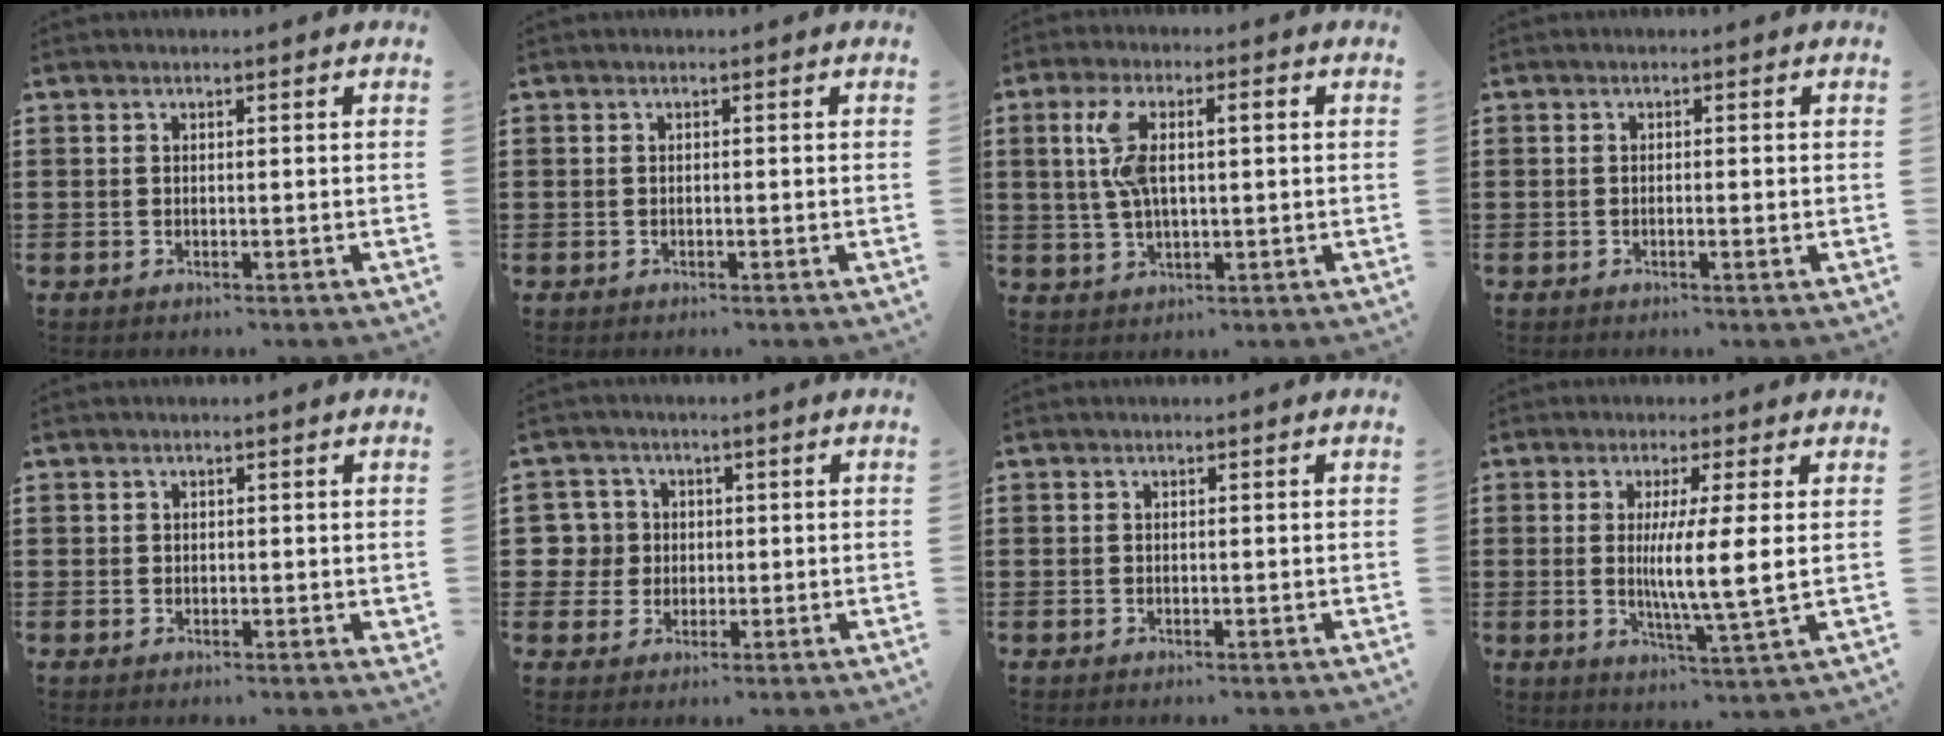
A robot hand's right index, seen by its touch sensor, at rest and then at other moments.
{"total": 0.0}
{"total": 7.3, "force": [1.5, 2.5, 6.7], "torque": [-0.153, 0.003, 0.017]}
{"total": 0.8, "force": [-0.2, -0.1, 0.8], "torque": [-0.014, -0.005, -0.003]}
{"total": 1.0, "force": [0.6, 0.8, 0.2], "torque": [-0.006, 0.004, 0.012]}
{"total": 5.1, "force": [0.6, 5.0, 0.8], "torque": [-0.047, 0.015, 0.008]}
{"total": 0.0}
{"total": 6.8, "force": [0.9, 0.0, 6.8], "torque": [-0.120, -0.012, 0.010]}